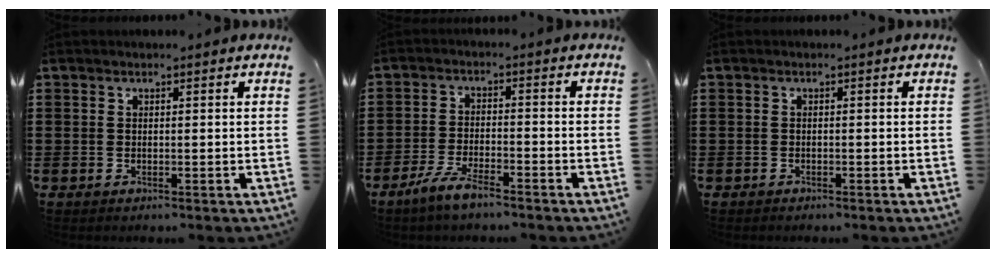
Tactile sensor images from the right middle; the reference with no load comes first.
{"total": 4.7, "force": [-3.8, 0.8, 2.8], "torque": [-0.065, -0.004, -0.075]}
{"total": 0.6, "force": [-0.5, 0.3, 0.0], "torque": [-0.001, 0.003, -0.013]}